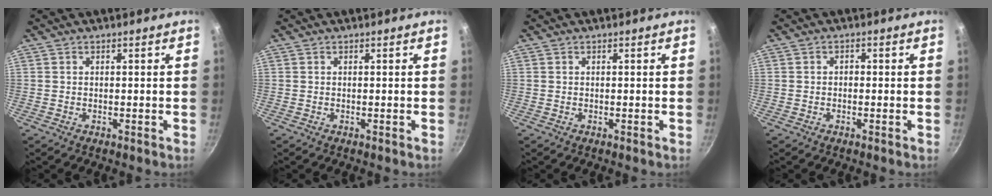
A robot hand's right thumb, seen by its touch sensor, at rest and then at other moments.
{"total": 0.0}
{"total": 0.0}
{"total": 1.1, "force": [-0.3, 0.9, 0.5], "torque": [-0.007, 0.005, -0.008]}